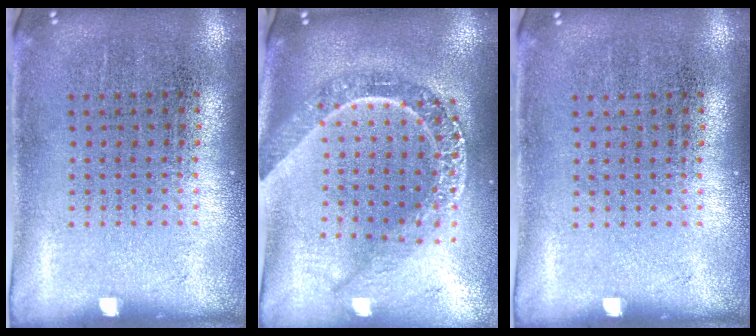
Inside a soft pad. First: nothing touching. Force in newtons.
{"total": 2.5, "press": 2.0, "slide": 1.5}
{"total": 0.0}